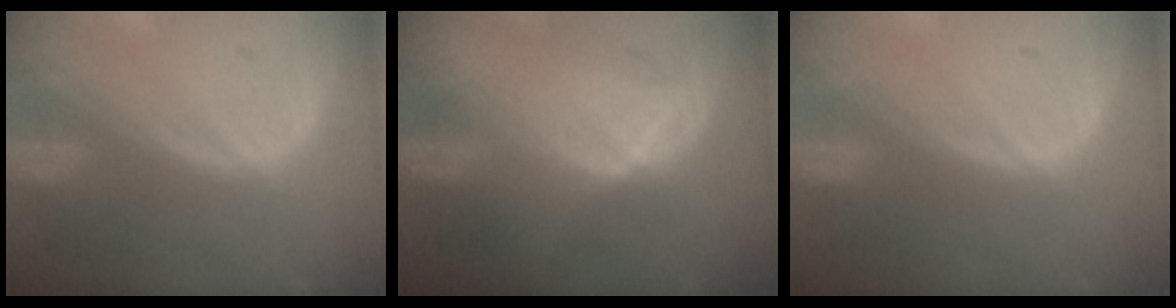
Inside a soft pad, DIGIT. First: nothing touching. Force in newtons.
{"total": 5.2, "press": 5.2, "slide": 0.4}
{"total": 0.0}